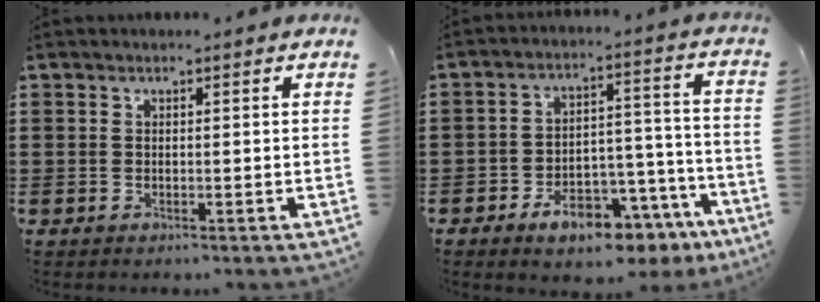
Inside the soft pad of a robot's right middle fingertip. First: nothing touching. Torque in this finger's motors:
{"motor_torque": [1.42, -0.72, 0.30, 0.10]}